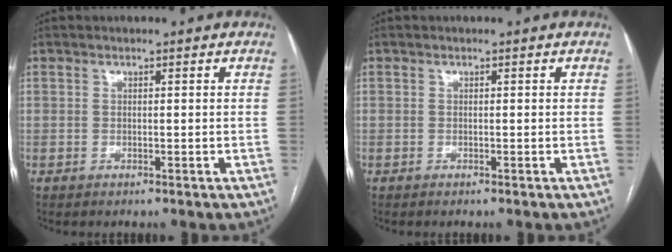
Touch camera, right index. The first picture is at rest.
{"total": 0.0}